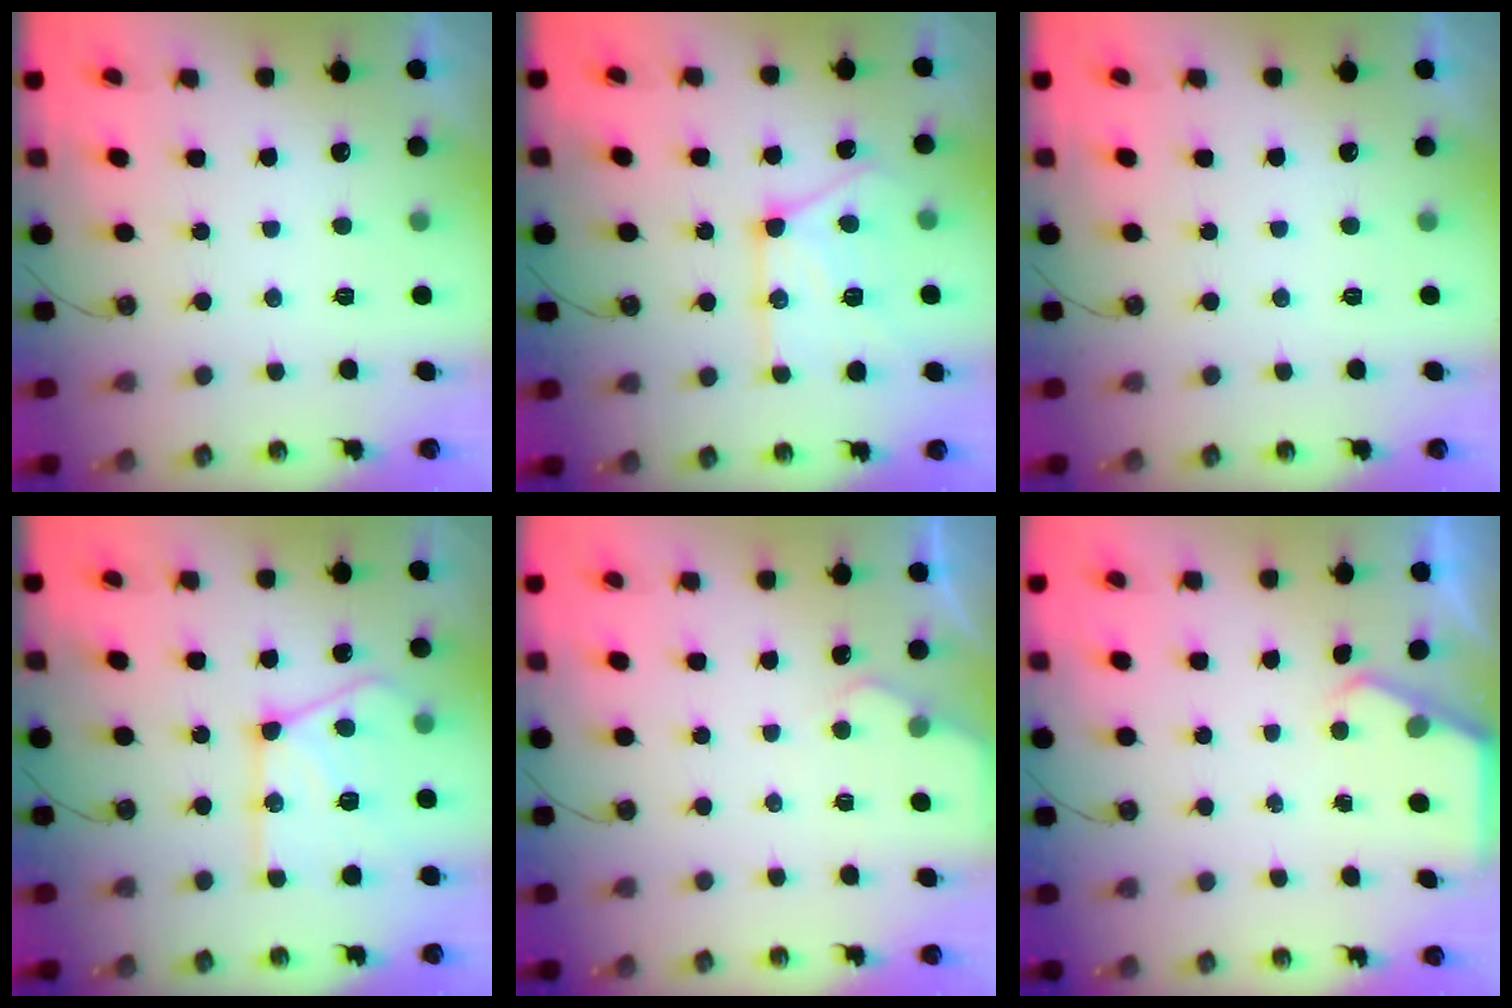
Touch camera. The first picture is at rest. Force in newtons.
{"total": 15.2, "press": 15.2, "slide": 0.9}
{"total": 0.0}
{"total": 17.9, "press": 17.8, "slide": 2.1}
{"total": 3.4, "press": 3.4, "slide": 0.4}
{"total": 2.2, "press": 2.1, "slide": 0.3}